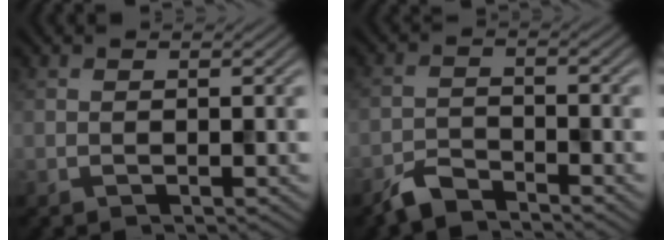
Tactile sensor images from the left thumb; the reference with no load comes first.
{"total": 3.5, "force": [-3.2, 0.9, 1.2], "torque": [-0.024, -0.003, -0.072]}